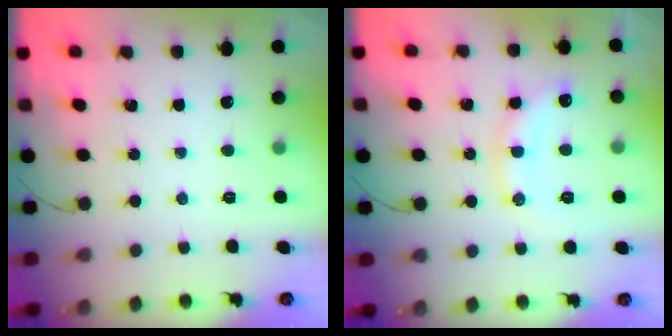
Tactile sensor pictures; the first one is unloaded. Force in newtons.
{"total": 14.4, "press": 14.4, "slide": 0.6}